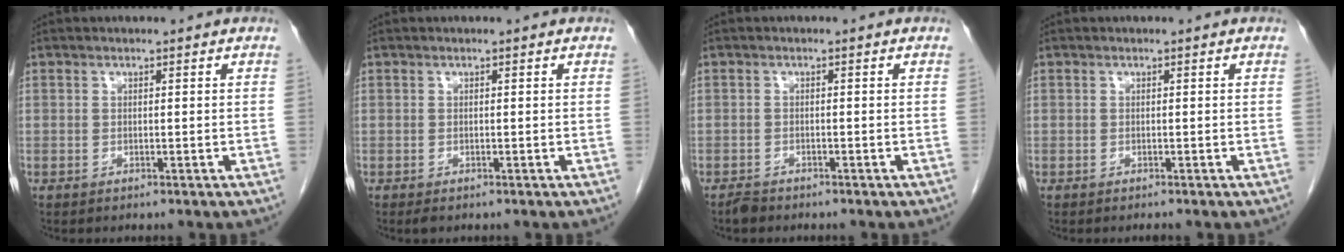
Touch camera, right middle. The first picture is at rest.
{"total": 0.8, "force": [-0.5, 0.4, 0.5], "torque": [-0.007, -0.001, -0.005]}
{"total": 1.4, "force": [-1.2, 0.5, 0.4], "torque": [-0.014, -0.002, -0.021]}
{"total": 0.0}